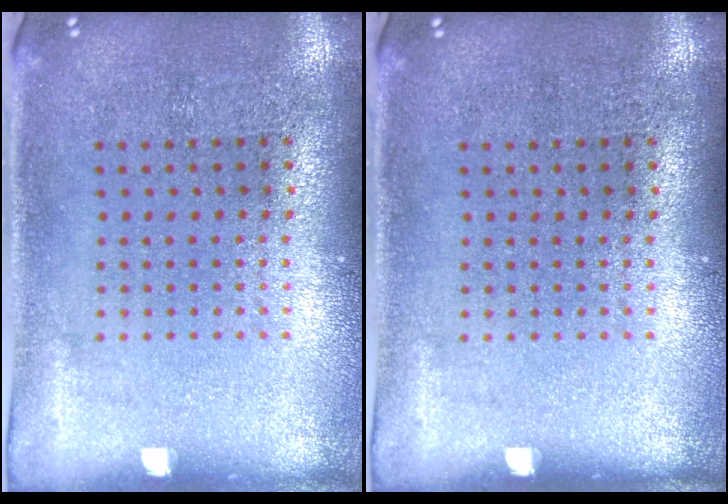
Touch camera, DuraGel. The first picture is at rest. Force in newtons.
{"total": 0.0}